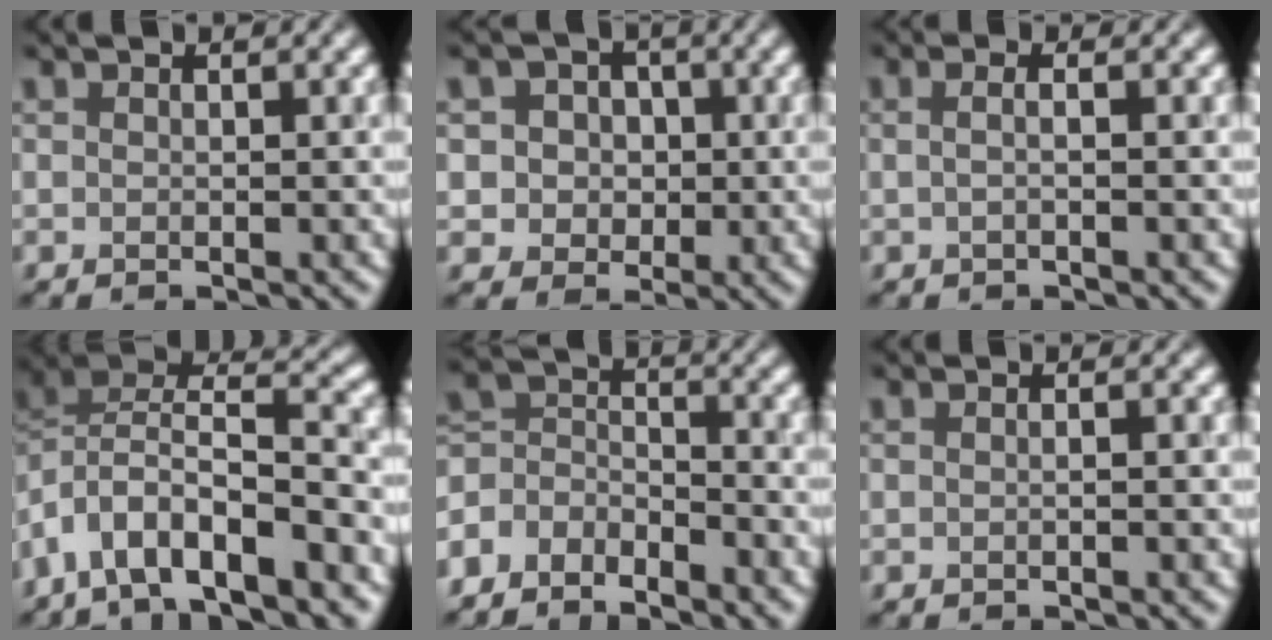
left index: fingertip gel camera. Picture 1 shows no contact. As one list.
[{"total": 3.9, "force": [0.5, 3.7, 1.2], "torque": [-0.008, 0.011, 0.003]}, {"total": 1.8, "force": [0.2, 1.0, 1.5], "torque": [-0.005, 0.001, -0.021]}, {"total": 9.3, "force": [-5.3, 4.0, 6.6], "torque": [-0.113, 0.012, -0.084]}, {"total": 4.4, "force": [-3.9, 1.9, 0.9], "torque": [-0.018, 0.005, -0.077]}, {"total": 1.3, "force": [0.0, 0.8, 1.0], "torque": [0.007, -0.006, -0.019]}]